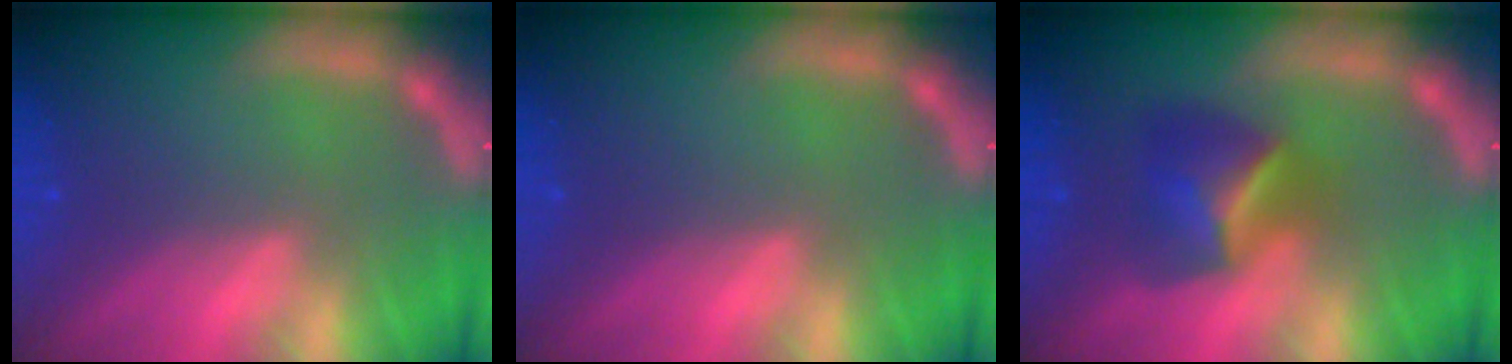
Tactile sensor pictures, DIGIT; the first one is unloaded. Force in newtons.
{"total": 0.0}
{"total": 4.4}